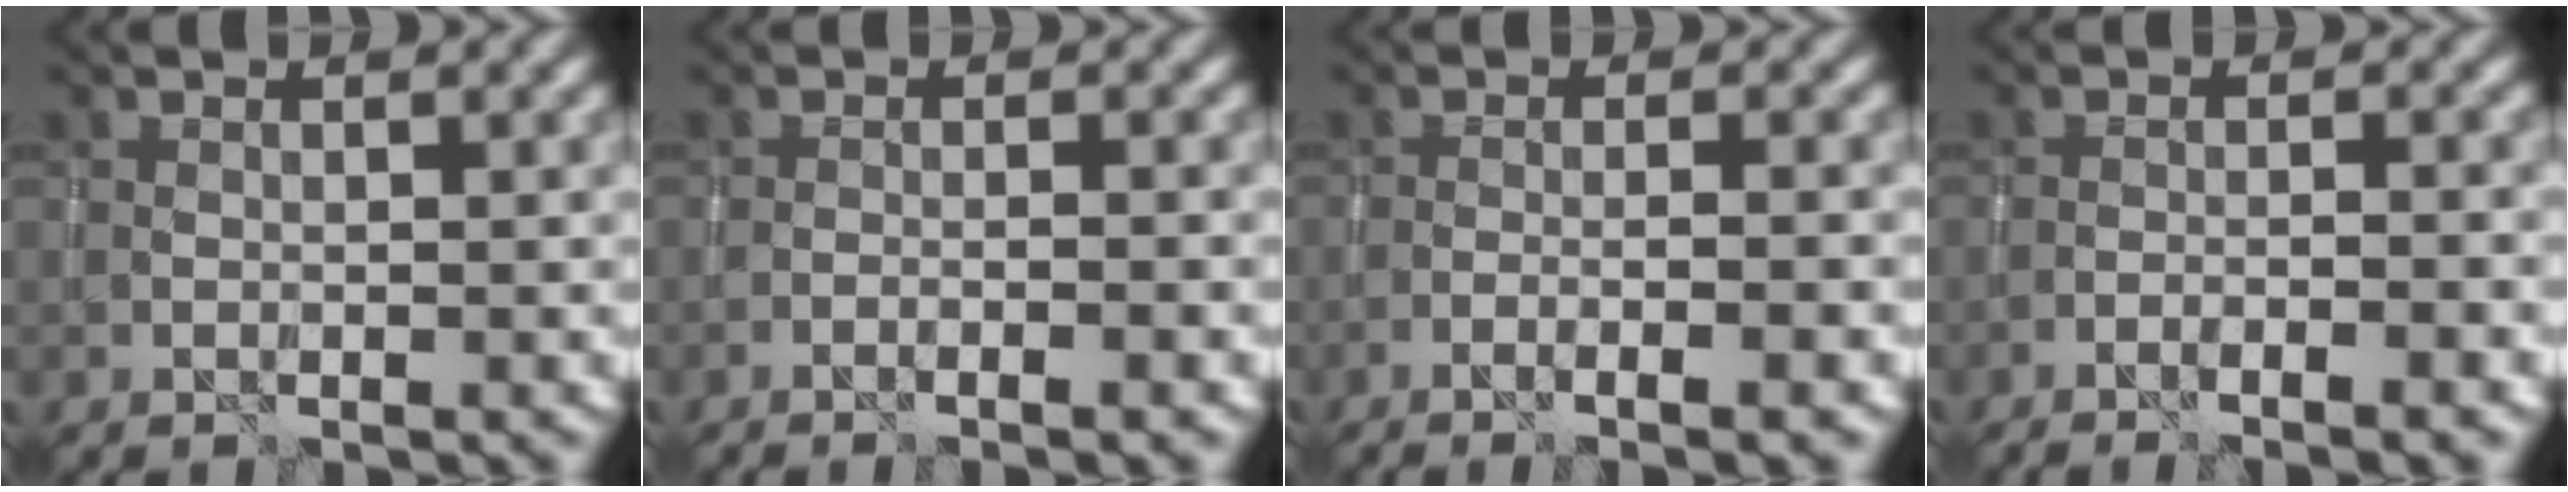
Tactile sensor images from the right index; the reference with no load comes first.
{"total": 2.2, "force": [-1.4, 0.3, 1.7], "torque": [-0.026, 0.014, -0.031]}
{"total": 3.7, "force": [-2.1, 0.6, 3.0], "torque": [-0.043, 0.014, -0.046]}
{"total": 3.8, "force": [-2.9, 0.6, 2.5], "torque": [-0.036, 0.009, -0.051]}